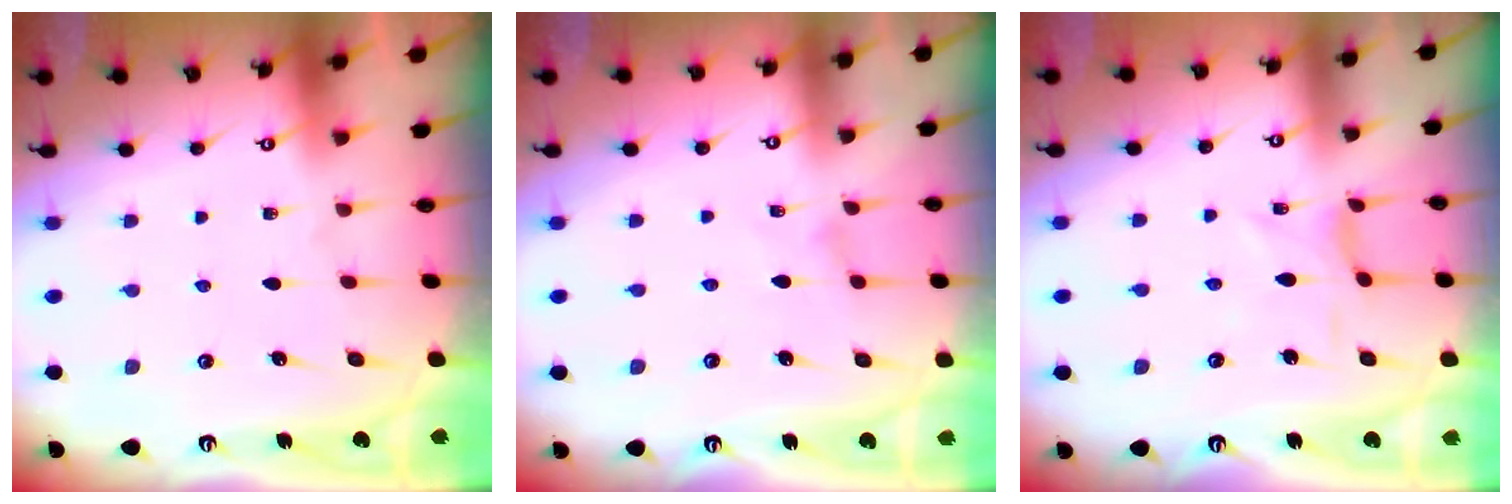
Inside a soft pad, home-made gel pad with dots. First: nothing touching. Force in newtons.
{"total": 0.5, "press": 0.5, "slide": 0.1}
{"total": 1.7, "press": 1.6, "slide": 0.4}